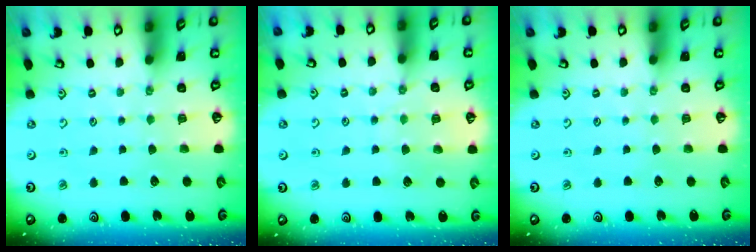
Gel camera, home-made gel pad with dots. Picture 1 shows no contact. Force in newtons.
{"total": 4.8, "press": 4.7, "slide": 0.7}
{"total": 0.0}